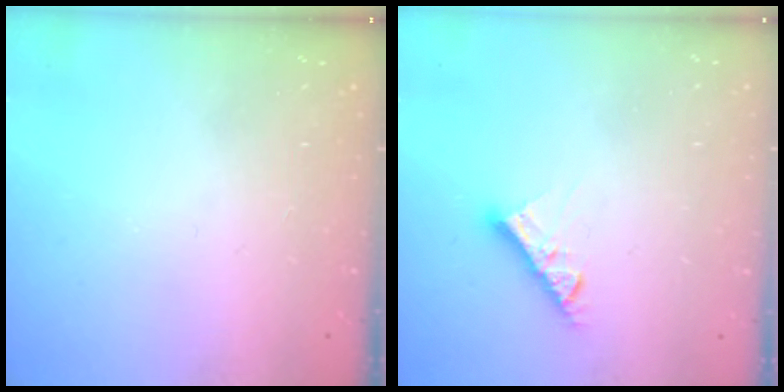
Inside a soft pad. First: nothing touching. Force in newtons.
{"total": 7.7, "press": 7.7, "slide": 0.3}